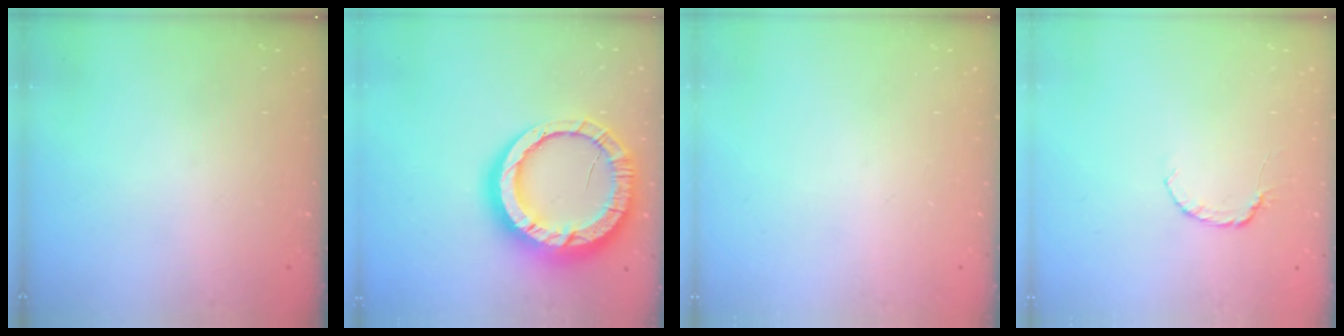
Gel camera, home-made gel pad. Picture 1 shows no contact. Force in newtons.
{"total": 21.5, "press": 21.5, "slide": 1.8}
{"total": 0.0}
{"total": 3.3, "press": 3.3, "slide": 0.3}